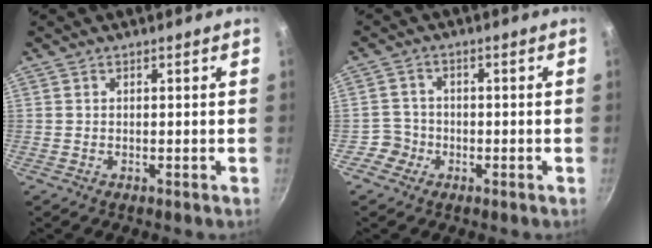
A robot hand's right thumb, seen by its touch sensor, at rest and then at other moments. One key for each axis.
{"total": 3.2, "fx": -1.4, "fy": 2.9, "fz": -0.2, "tx": 0.022, "ty": 0.013, "tz": -0.035}